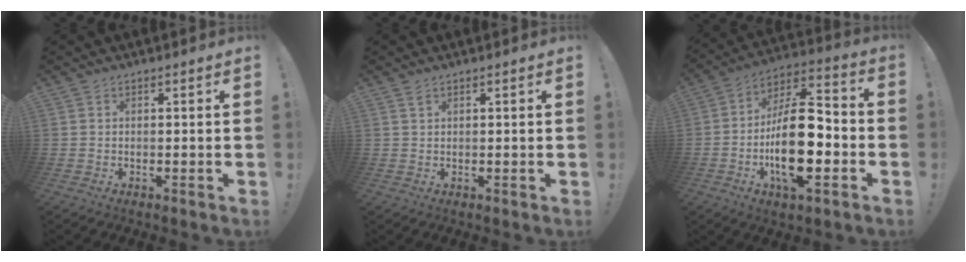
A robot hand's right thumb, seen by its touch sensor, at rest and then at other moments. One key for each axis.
{"total": 1.3, "fx": 0.9, "fy": 0.5, "fz": 0.8, "tx": -0.009, "ty": -0.003, "tz": 0.015}
{"total": 20.7, "fx": -5.2, "fy": 9.0, "fz": 17.9, "tx": -0.322, "ty": 0.022, "tz": -0.082}